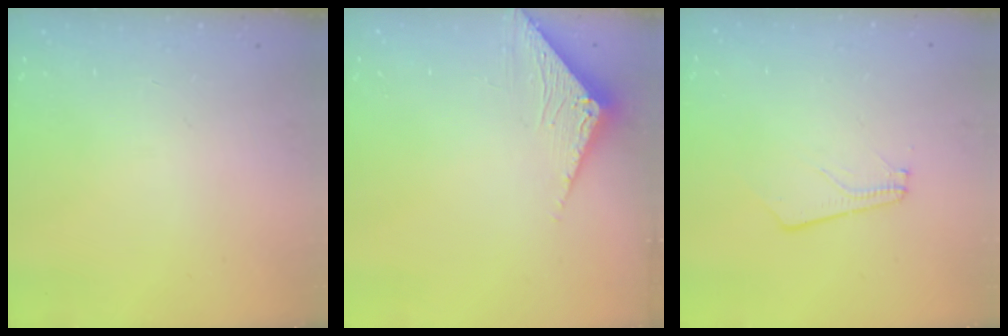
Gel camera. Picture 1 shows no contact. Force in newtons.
{"total": 3.3, "press": 3.3, "slide": 0.3}
{"total": 2.4, "press": 2.4, "slide": 0.4}